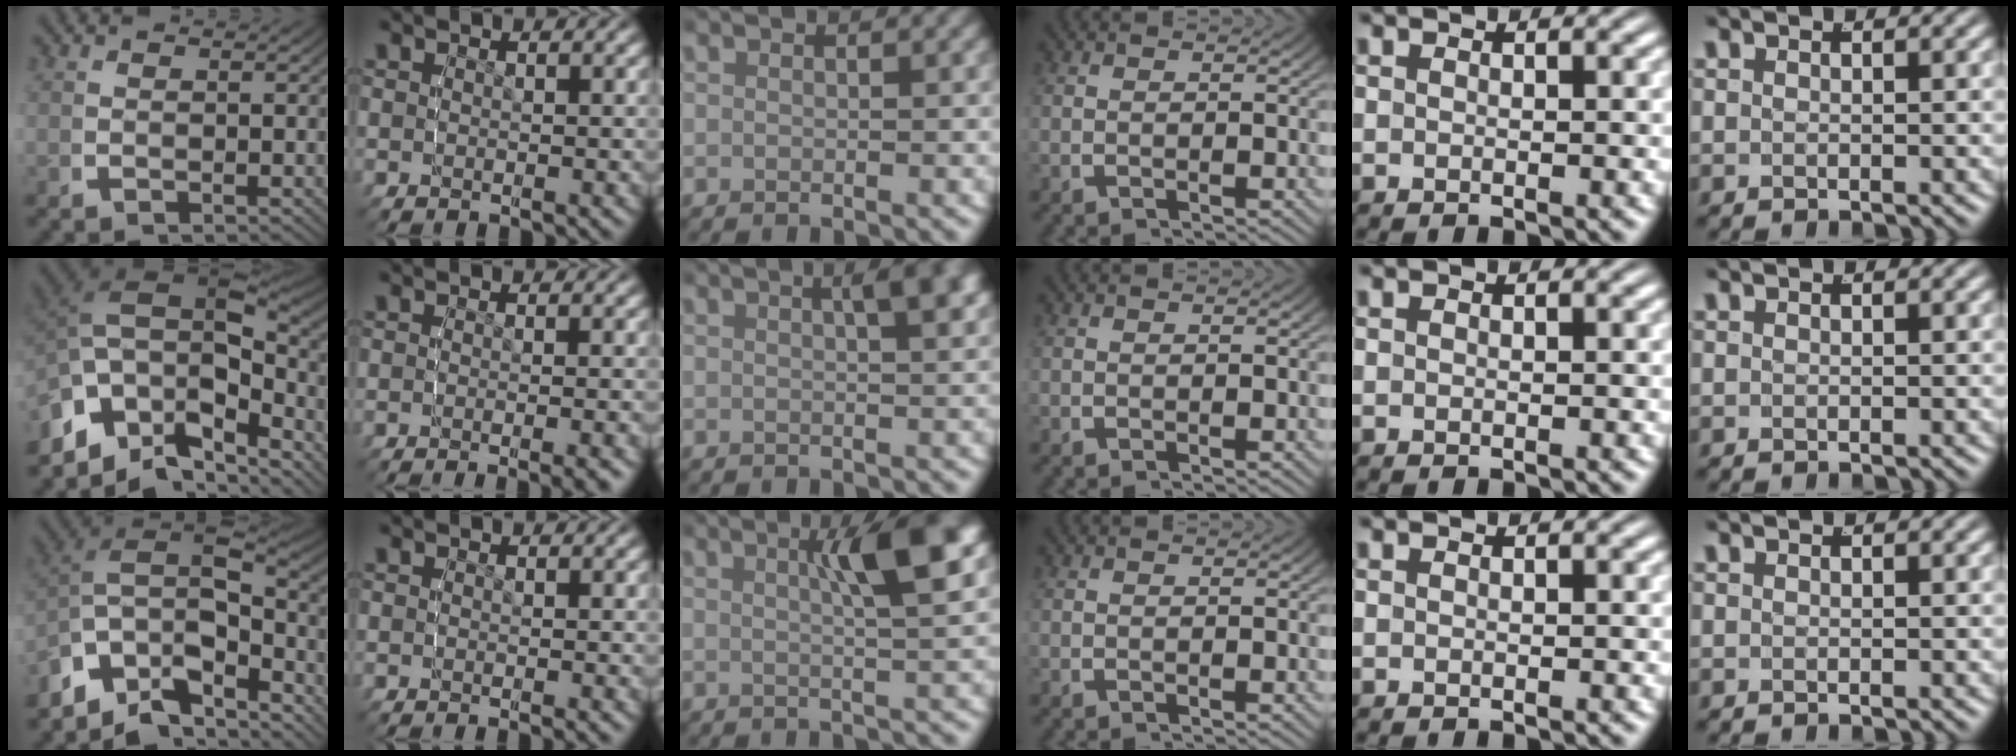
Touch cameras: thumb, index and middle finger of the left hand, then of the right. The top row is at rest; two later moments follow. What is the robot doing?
{"motion": "lift_and_place", "object": "air blower"}